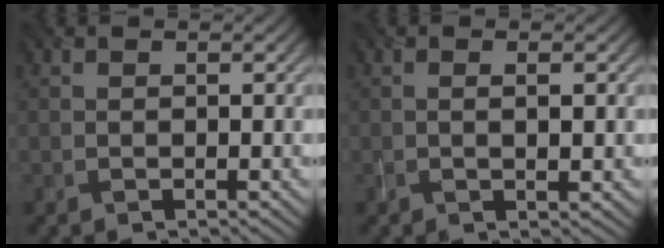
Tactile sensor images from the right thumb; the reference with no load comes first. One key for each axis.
{"total": 1.7, "fx": 0.1, "fy": 0.3, "fz": 1.7, "tx": -0.032, "ty": 0.002, "tz": 0.001}